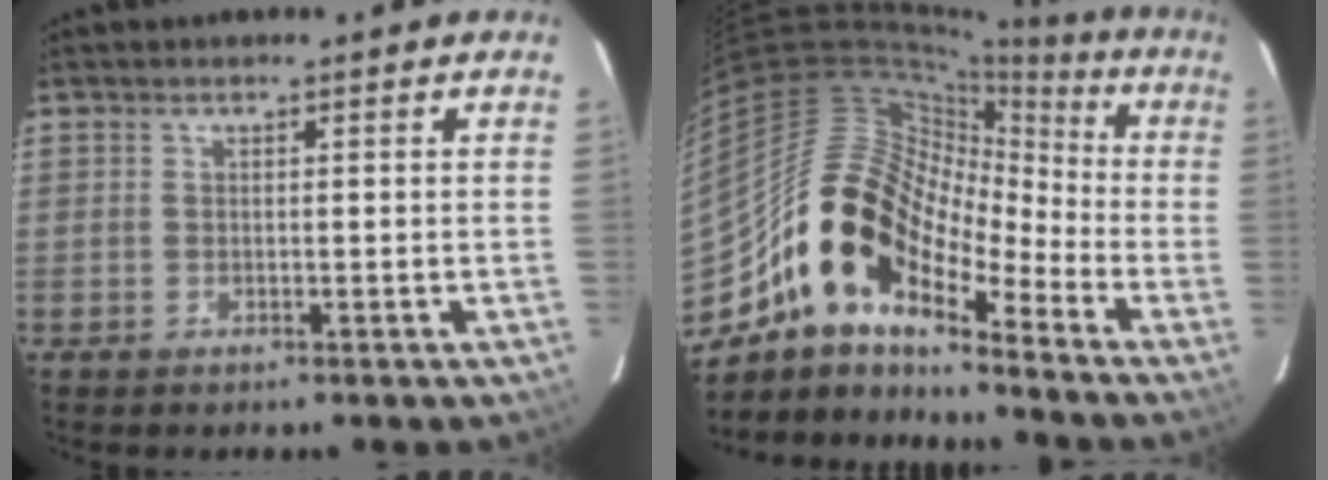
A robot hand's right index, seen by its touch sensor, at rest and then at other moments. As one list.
[{"total": 16.5, "force": [-9.9, 8.2, 10.4], "torque": [-0.180, 0.008, -0.204]}]